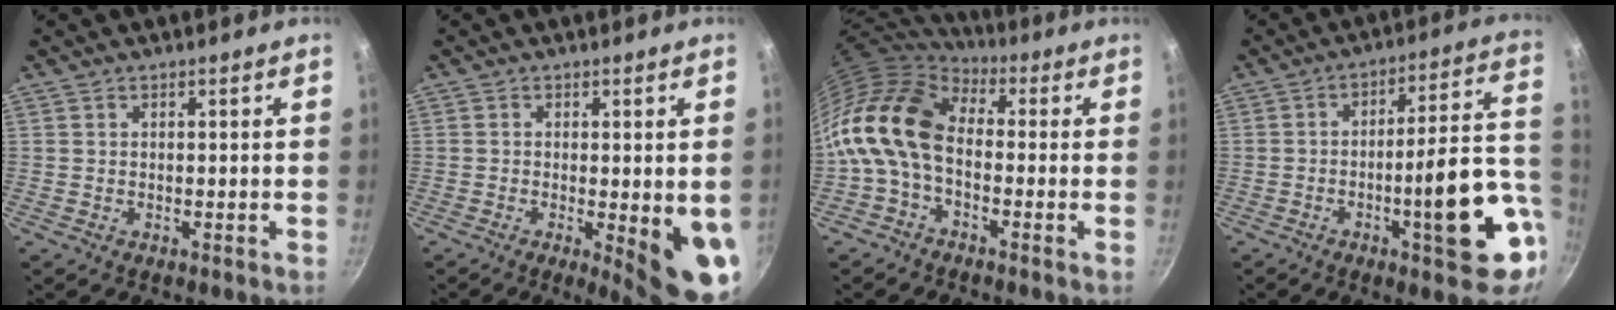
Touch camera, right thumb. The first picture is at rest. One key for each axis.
{"total": 10.0, "fx": -1.7, "fy": 2.6, "fz": 9.5, "tx": -0.106, "ty": -0.012, "tz": -0.016}
{"total": 14.9, "fx": -1.1, "fy": 9.5, "fz": 11.4, "tx": -0.210, "ty": 0.028, "tz": -0.041}
{"total": 18.2, "fx": -4.8, "fy": 4.8, "fz": 16.9, "tx": -0.209, "ty": 0.034, "tz": -0.064}